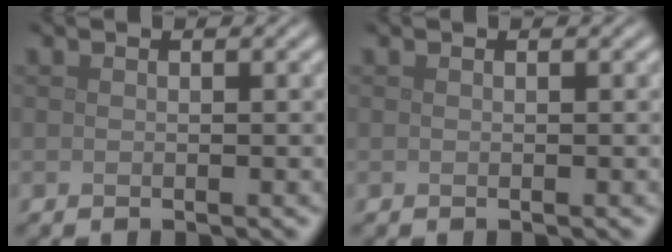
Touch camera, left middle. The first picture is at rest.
{"total": 0.0}